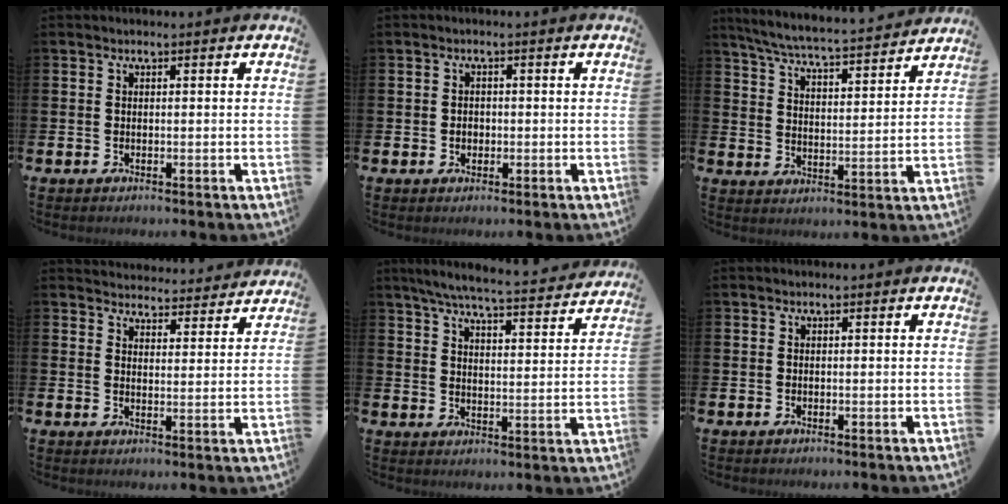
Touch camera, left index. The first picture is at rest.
{"total": 1.4, "force": [-0.2, 1.2, 0.6], "torque": [0.000, 0.003, -0.008]}
{"total": 6.4, "force": [6.1, 0.2, 1.9], "torque": [-0.064, -0.045, 0.104]}
{"total": 4.2, "force": [4.1, 0.8, -0.1], "torque": [-0.001, -0.035, 0.069]}
{"total": 6.4, "force": [6.0, 0.4, 2.4], "torque": [-0.063, -0.041, 0.101]}
{"total": 0.0}